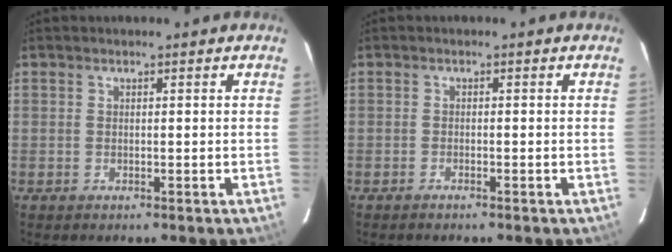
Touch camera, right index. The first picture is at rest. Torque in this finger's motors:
{"motor_torque": [-0.11, -0.02, 0.07, 0.02]}